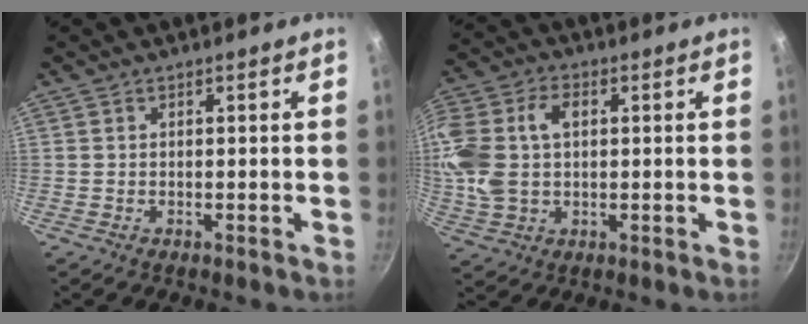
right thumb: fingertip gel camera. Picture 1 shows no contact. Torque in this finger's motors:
{"motor_torque": [1.89, 1.87, 1.80, 0.28, 0.18]}